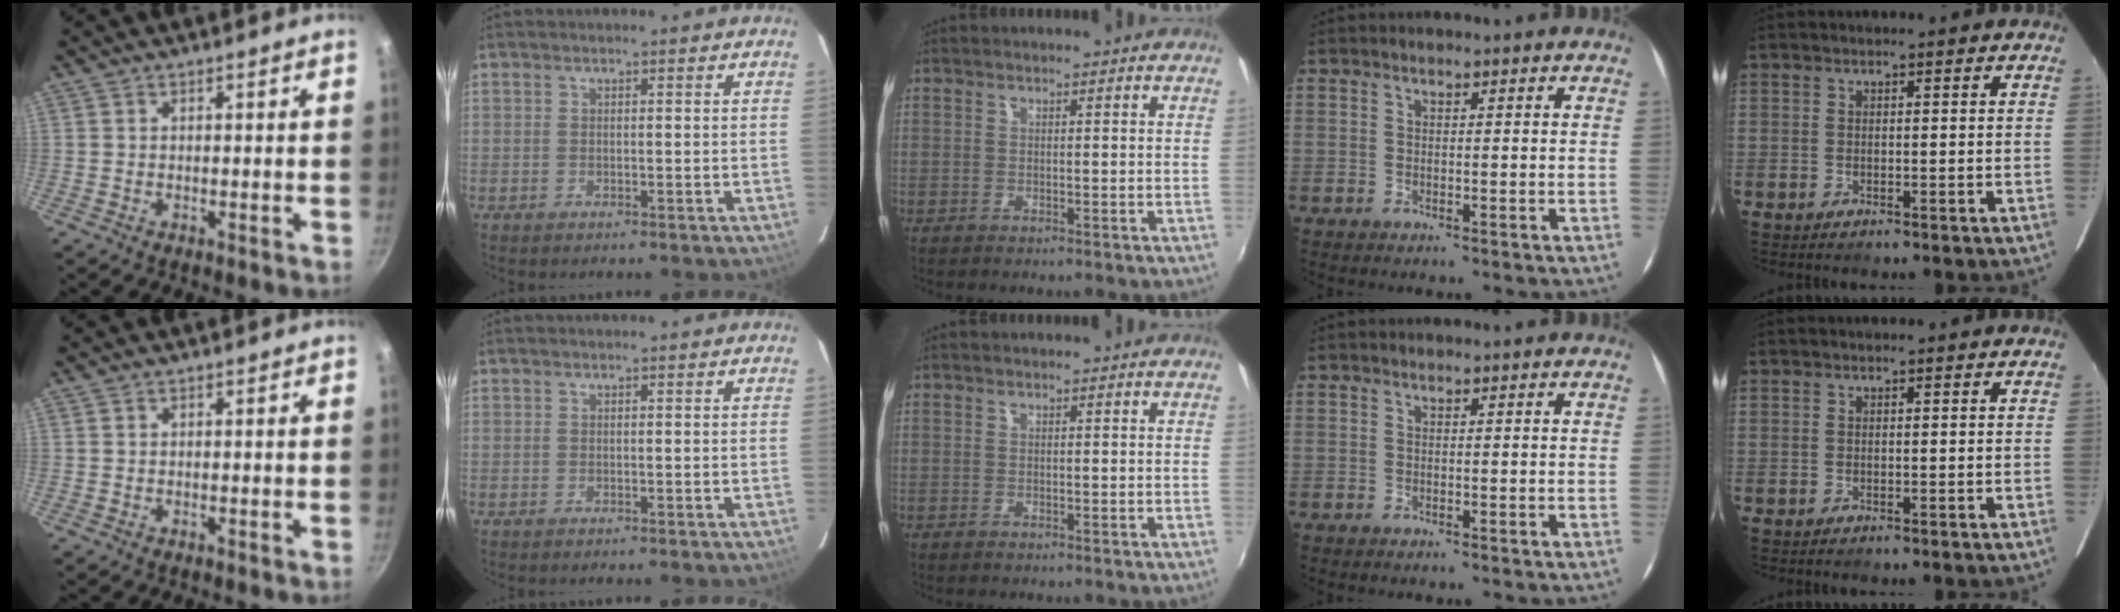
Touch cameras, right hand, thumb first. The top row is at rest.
{}